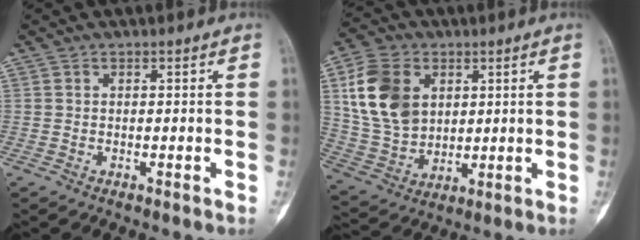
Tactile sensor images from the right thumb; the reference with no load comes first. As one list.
[{"total": 14.8, "force": [4.4, 10.8, 9.2], "torque": [-0.157, -0.010, 0.091]}]